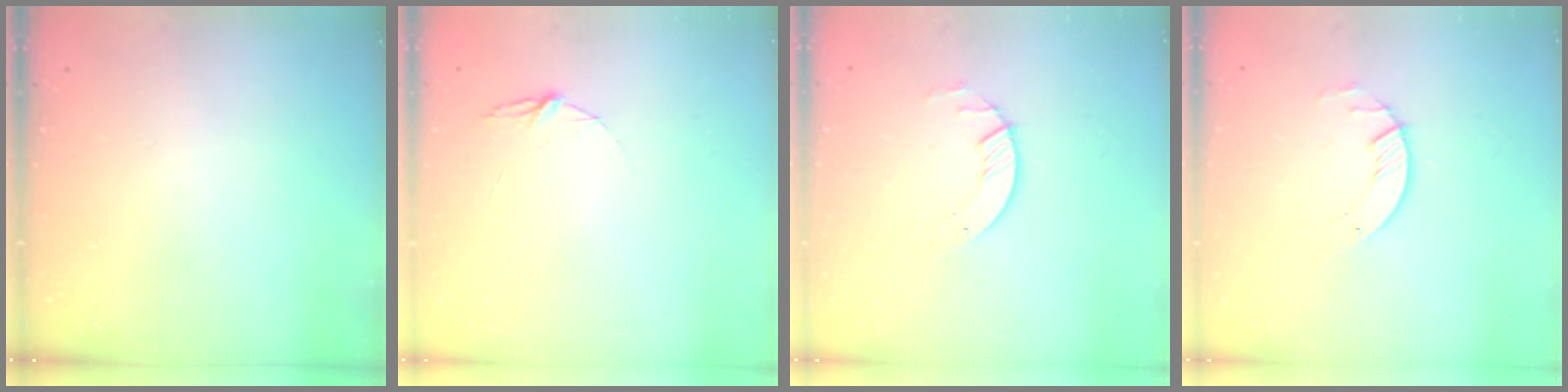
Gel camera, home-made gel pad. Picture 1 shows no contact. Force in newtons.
{"total": 4.0, "press": 4.0, "slide": 0.5}
{"total": 3.3, "press": 3.3, "slide": 0.4}
{"total": 3.3, "press": 3.3, "slide": 0.4}